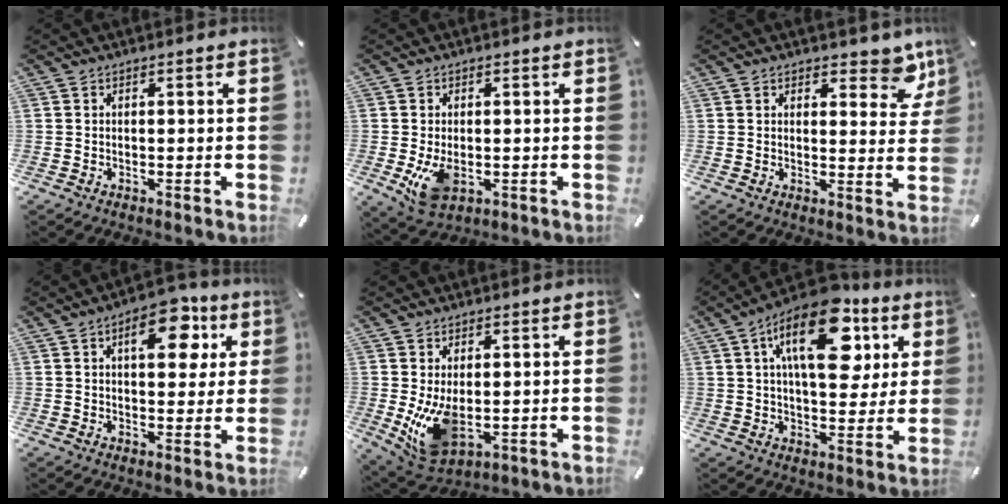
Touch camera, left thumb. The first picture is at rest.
{"total": 6.3, "force": [-0.7, 4.1, 4.8], "torque": [-0.092, -0.007, -0.012]}
{"total": 7.7, "force": [5.5, 4.0, 3.5], "torque": [-0.012, -0.041, 0.091]}
{"total": 12.1, "force": [4.8, 6.8, 8.7], "torque": [-0.099, -0.014, 0.074]}
{"total": 10.4, "force": [0.0, 6.4, 8.3], "torque": [-0.161, -0.018, 0.007]}
{"total": 20.1, "force": [8.6, 10.1, 15.1], "torque": [-0.220, -0.028, 0.141]}